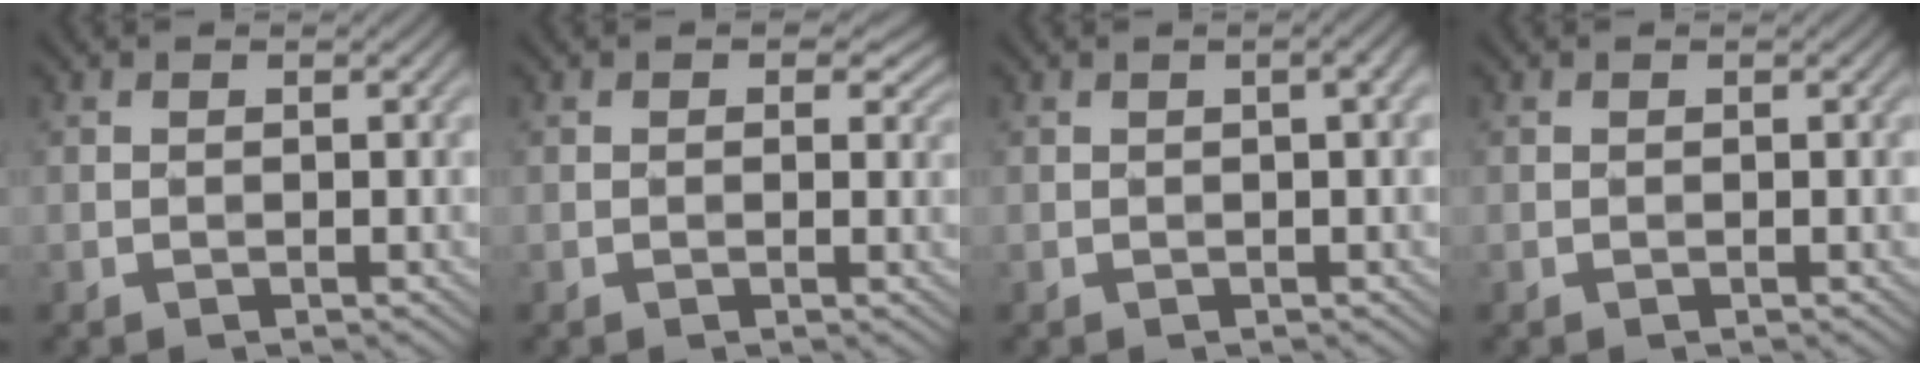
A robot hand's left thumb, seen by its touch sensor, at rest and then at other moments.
{"total": 2.2, "force": [0.8, 1.4, 1.5], "torque": [-0.025, -0.003, 0.009]}
{"total": 2.0, "force": [0.2, 0.2, 2.0], "torque": [-0.030, 0.007, 0.004]}
{"total": 0.0}